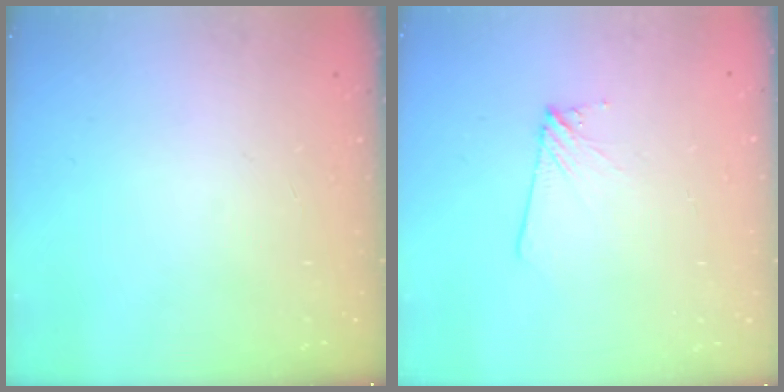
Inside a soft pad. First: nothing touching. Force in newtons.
{"total": 4.3, "press": 4.2, "slide": 0.6}